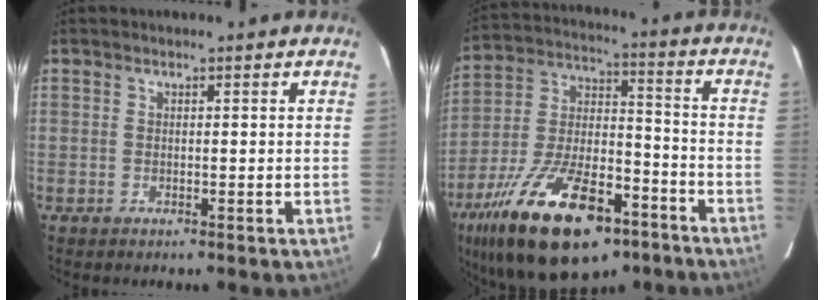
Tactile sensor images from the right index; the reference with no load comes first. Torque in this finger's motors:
{"motor_torque": [1.49, -0.65, 1.05, 0.21]}